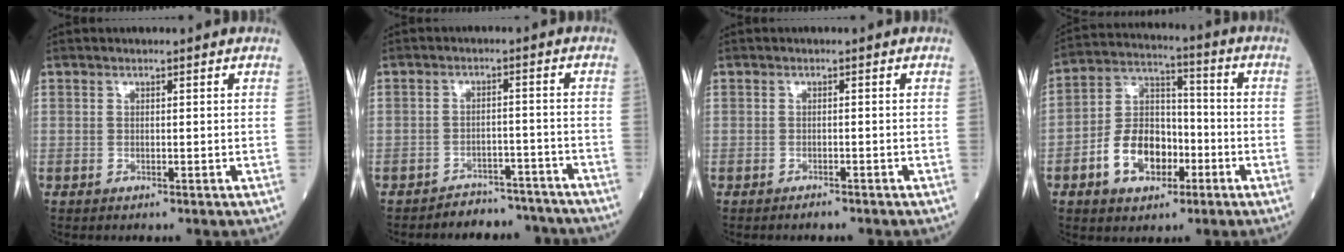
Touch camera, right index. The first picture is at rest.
{"total": 7.2, "force": [-6.8, 2.3, -0.6], "torque": [0.022, 0.021, -0.089]}
{"total": 1.2, "force": [-1.1, 0.1, 0.4], "torque": [-0.011, -0.001, -0.015]}
{"total": 10.9, "force": [-4.1, 6.9, 7.4], "torque": [-0.154, 0.024, -0.071]}